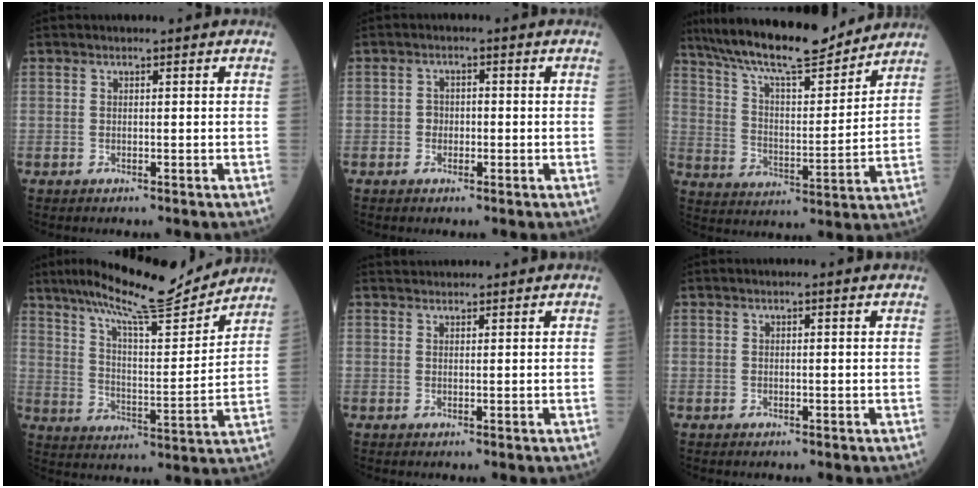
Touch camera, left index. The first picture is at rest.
{"total": 2.1, "force": [-0.4, 1.7, 1.2], "torque": [-0.020, 0.010, -0.005]}
{"total": 19.1, "force": [16.6, 3.1, 8.9], "torque": [-0.163, 0.012, 0.277]}
{"total": 17.2, "force": [15.2, 1.8, 7.8], "torque": [-0.136, 0.001, 0.242]}
{"total": 4.9, "force": [4.6, 1.1, 1.1], "torque": [-0.011, 0.037, 0.073]}
{"total": 1.1, "force": [0.9, 0.3, 0.6], "torque": [-0.015, 0.011, 0.014]}